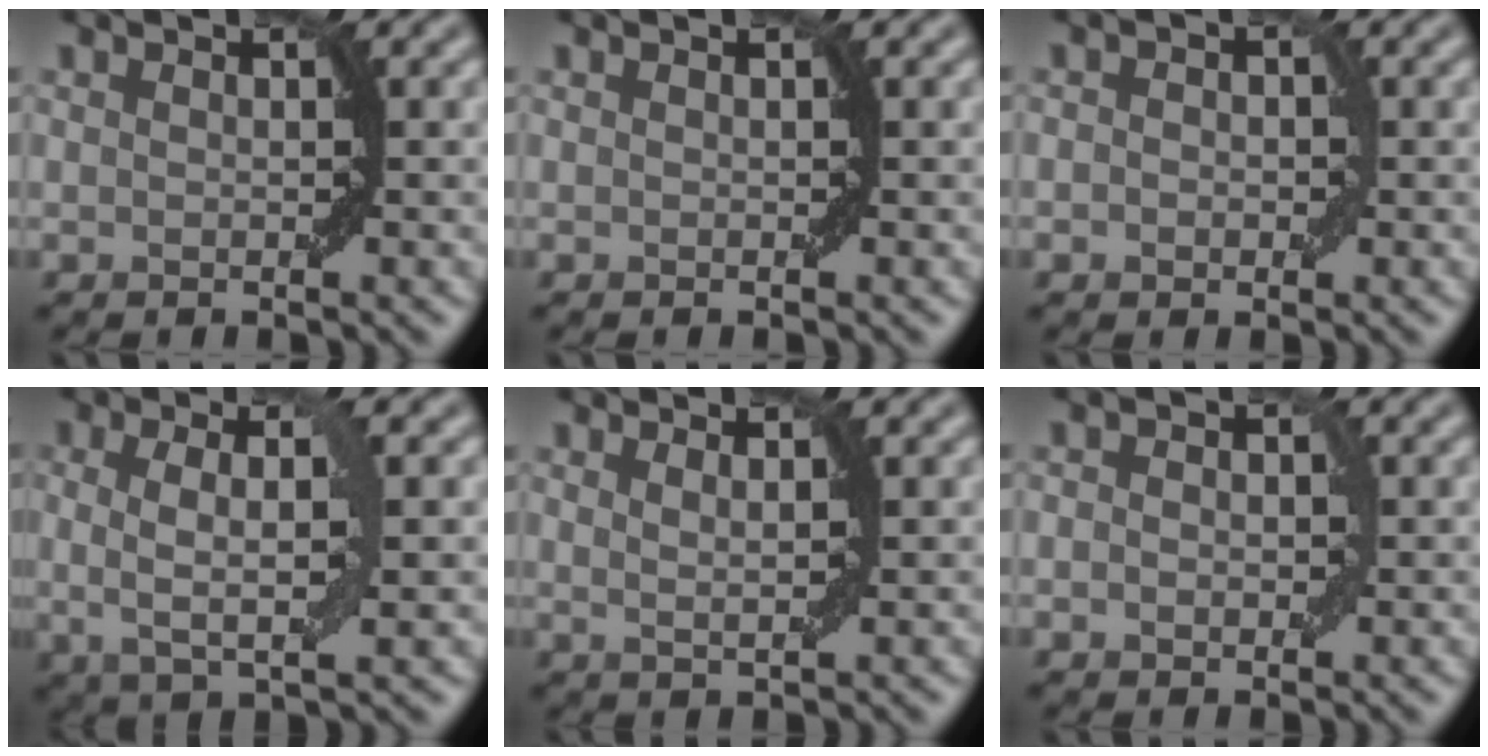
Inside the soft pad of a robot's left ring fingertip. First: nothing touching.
{"total": 0.0}
{"total": 1.6, "force": [0.0, 1.3, 1.0], "torque": [-0.006, 0.008, -0.008]}
{"total": 4.4, "force": [0.3, 1.2, 4.2], "torque": [-0.083, 0.000, 0.004]}
{"total": 1.3, "force": [0.8, 0.3, 1.1], "torque": [-0.016, -0.002, 0.014]}
{"total": 1.9, "force": [0.1, 1.4, 1.2], "torque": [-0.013, 0.006, -0.002]}